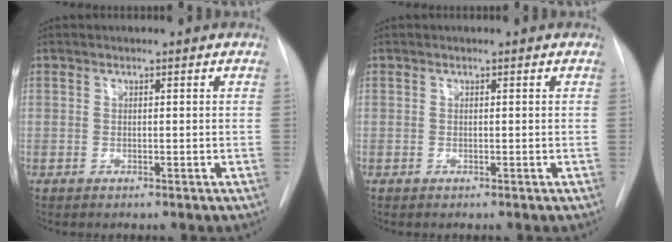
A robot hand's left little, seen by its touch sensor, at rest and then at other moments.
{"total": 0.0}